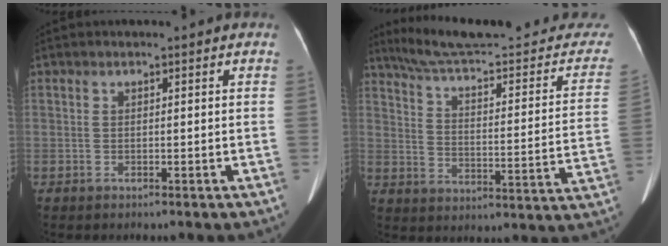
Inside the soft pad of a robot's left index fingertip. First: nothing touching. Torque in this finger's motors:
{"motor_torque": [0.53, -1.18, 0.00, -0.01]}